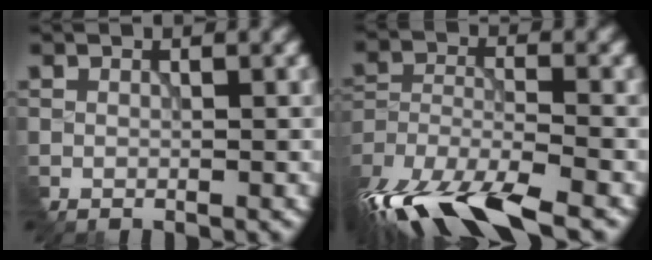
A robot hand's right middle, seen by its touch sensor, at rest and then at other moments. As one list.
[{"total": 11.5, "force": [-8.6, 3.8, 6.7], "torque": [-0.152, -0.027, -0.149]}]